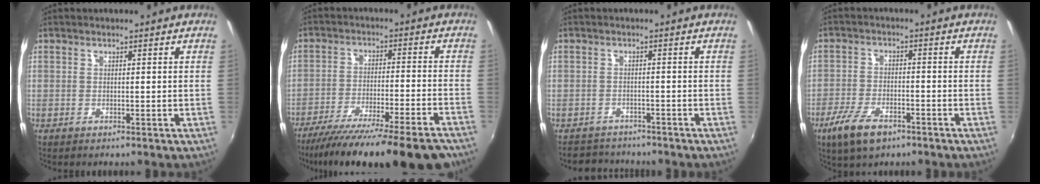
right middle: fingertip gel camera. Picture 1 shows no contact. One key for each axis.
{"total": 20.6, "fx": -17.6, "fy": 0.2, "fz": 10.7, "tx": -0.189, "ty": -0.053, "tz": -0.270}
{"total": 5.0, "fx": -4.6, "fy": 1.9, "fz": 0.3, "tx": -0.021, "ty": 0.006, "tz": -0.075}
{"total": 8.4, "fx": -5.4, "fy": 3.3, "fz": 5.4, "tx": -0.134, "ty": -0.018, "tz": -0.102}